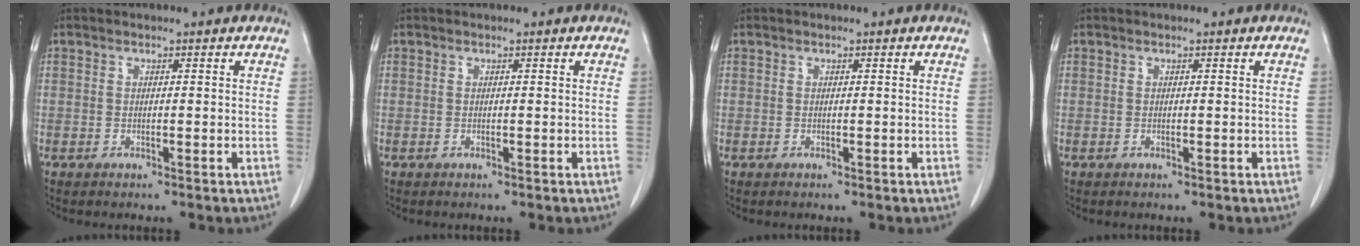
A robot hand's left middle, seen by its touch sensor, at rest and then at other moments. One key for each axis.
{"total": 0.0}
{"total": 0.0}
{"total": 0.0}